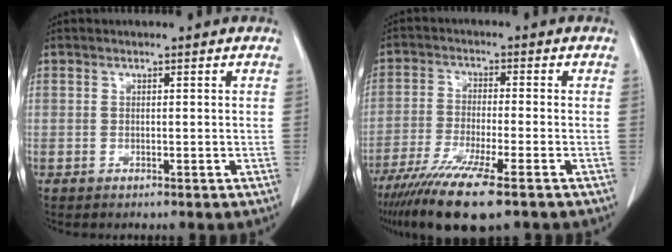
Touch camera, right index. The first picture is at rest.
{"total": 12.8, "force": [-8.8, 1.0, 9.2], "torque": [-0.169, -0.035, -0.149]}